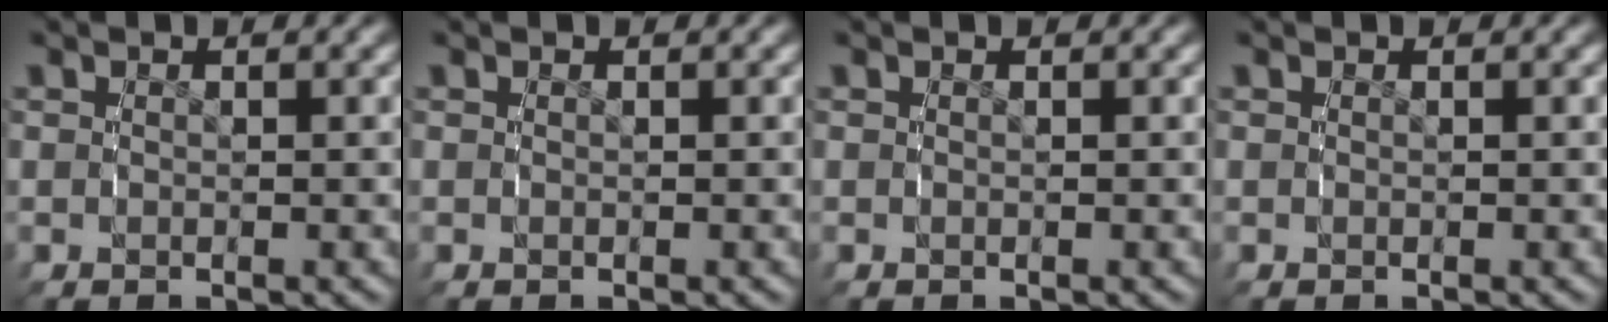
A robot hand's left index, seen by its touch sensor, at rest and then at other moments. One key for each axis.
{"total": 0.0}
{"total": 0.0}
{"total": 0.0}